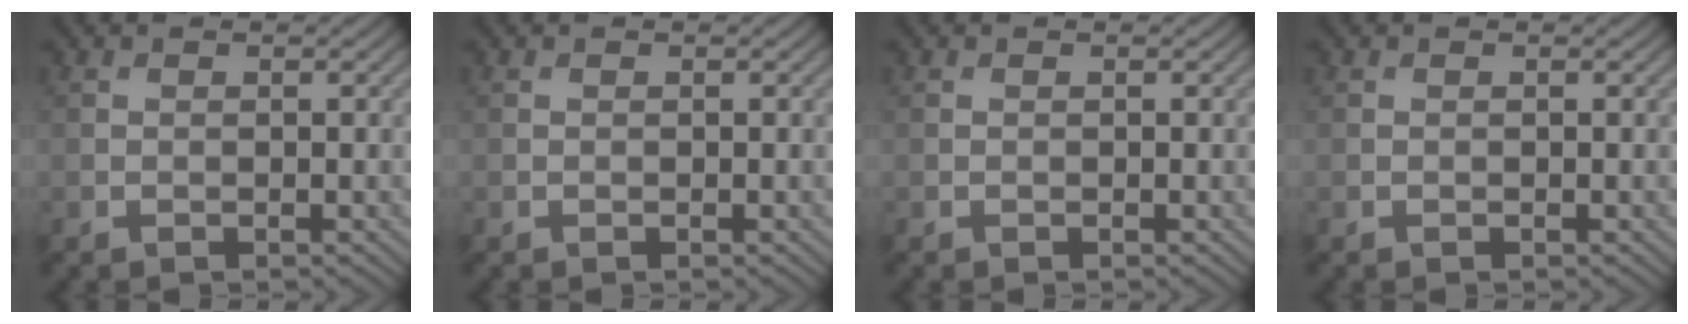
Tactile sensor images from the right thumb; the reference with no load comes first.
{"total": 0.0}
{"total": 0.0}
{"total": 0.0}